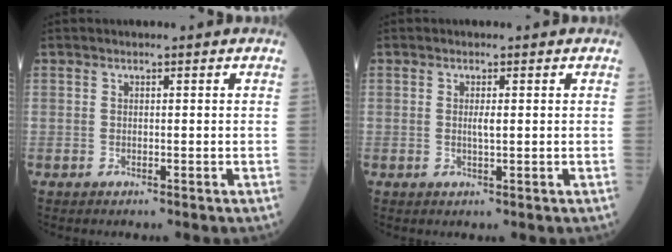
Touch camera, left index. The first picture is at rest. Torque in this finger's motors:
{"motor_torque": [0.13, 0.05, 0.03, 0.01]}